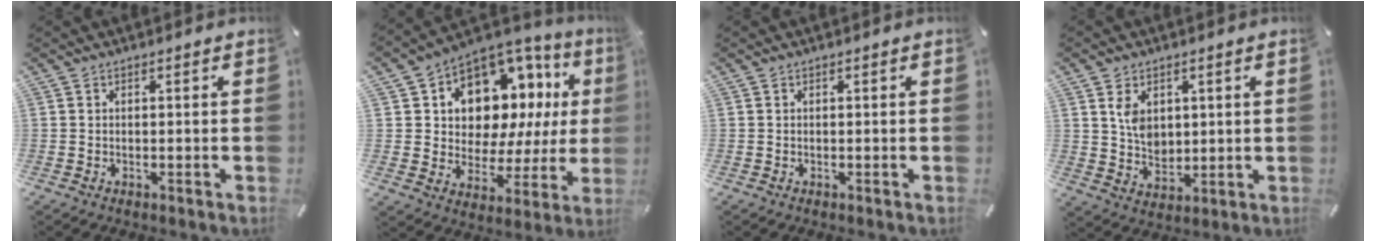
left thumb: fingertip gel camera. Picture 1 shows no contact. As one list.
[{"total": 12.1, "force": [6.4, 8.4, 5.8], "torque": [-0.099, -0.068, 0.114]}, {"total": 0.0}, {"total": 6.4, "force": [2.5, 5.0, 3.1], "torque": [-0.047, -0.004, 0.044]}]